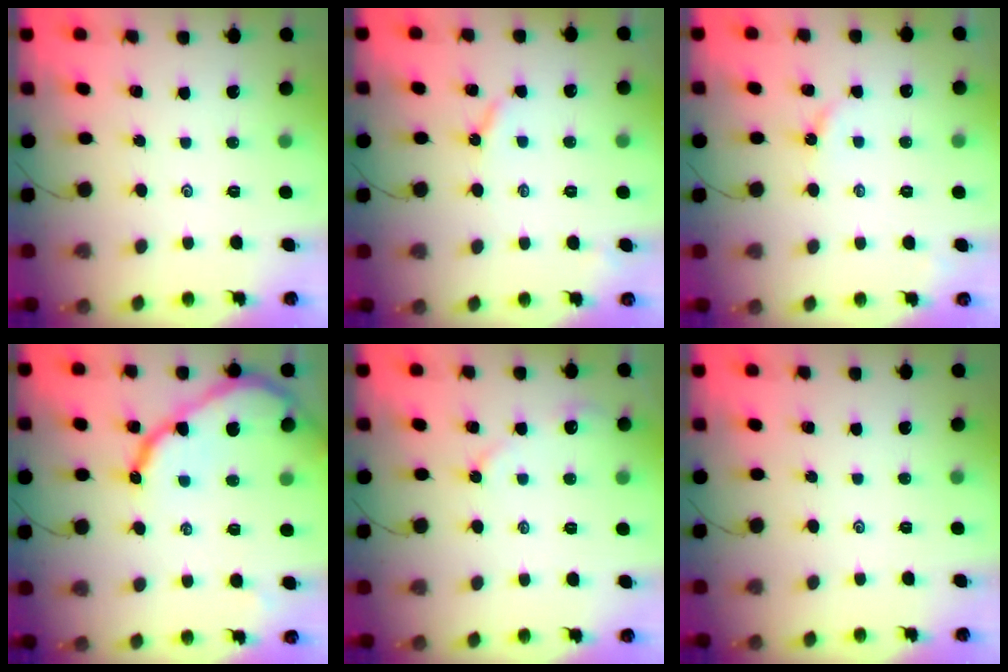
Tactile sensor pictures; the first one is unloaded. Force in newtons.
{"total": 3.5, "press": 3.5, "slide": 0.4}
{"total": 2.5, "press": 2.5, "slide": 0.4}
{"total": 12.4, "press": 12.4, "slide": 1.2}
{"total": 6.1, "press": 6.1, "slide": 0.6}
{"total": 0.0}